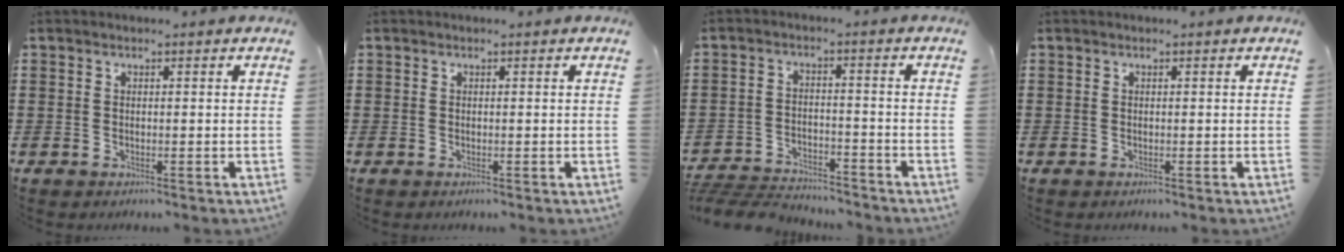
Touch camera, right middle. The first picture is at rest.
{"total": 0.0}
{"total": 5.6, "force": [-5.4, 0.8, 0.9], "torque": [-0.024, 0.006, -0.112]}
{"total": 0.0}